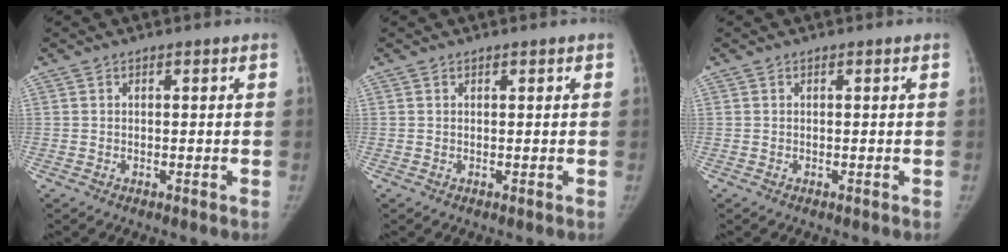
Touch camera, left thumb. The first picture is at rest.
{"total": 0.0}
{"total": 0.0}